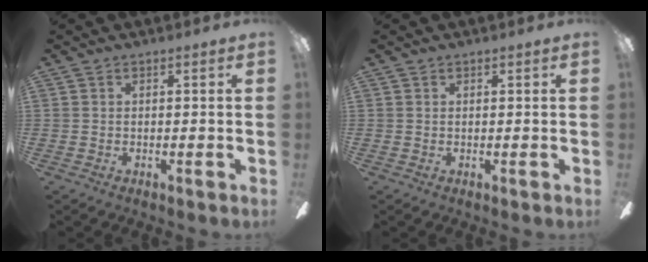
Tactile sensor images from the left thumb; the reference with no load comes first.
{"total": 0.6, "force": [0.4, 0.4, 0.0], "torque": [0.001, 0.004, 0.006]}